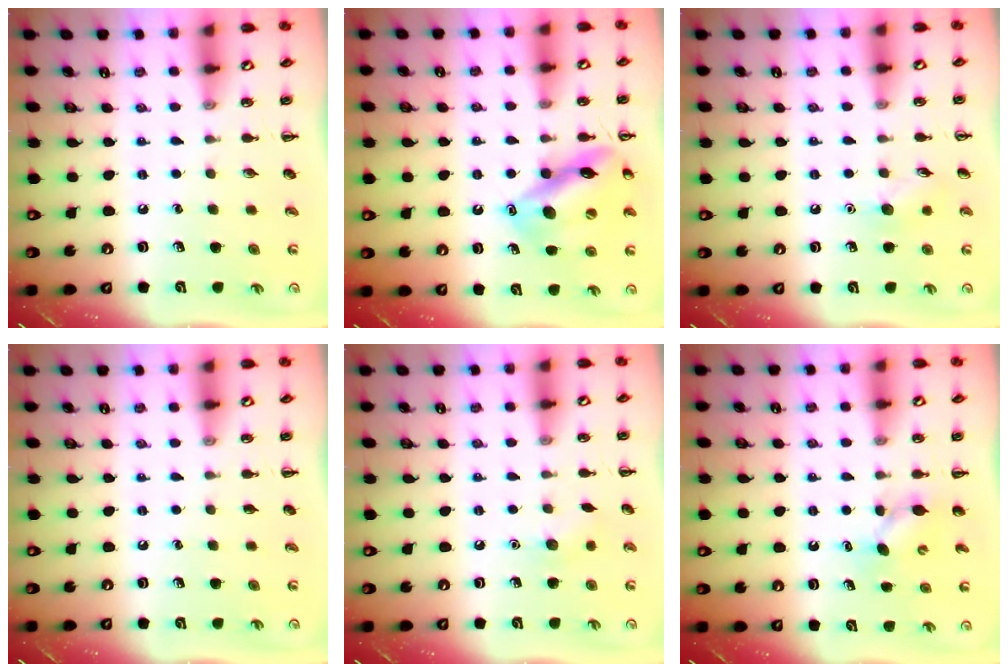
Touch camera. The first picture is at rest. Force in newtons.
{"total": 14.2, "press": 14.0, "slide": 2.1}
{"total": 6.6, "press": 6.4, "slide": 1.5}
{"total": 0.0}
{"total": 6.4, "press": 6.2, "slide": 1.8}
{"total": 4.4, "press": 4.2, "slide": 1.3}